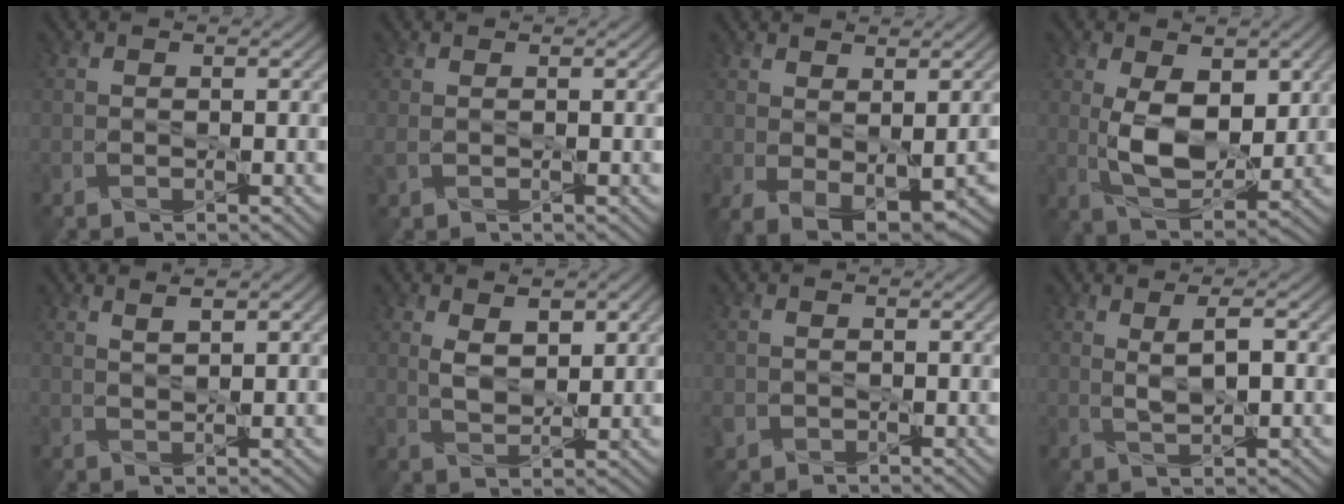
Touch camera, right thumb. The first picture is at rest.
{"total": 1.0, "force": [0.1, 0.6, 0.8], "torque": [-0.024, 0.002, 0.003]}
{"total": 6.0, "force": [-0.6, 3.2, 5.0], "torque": [-0.100, -0.027, 0.011]}
{"total": 8.9, "force": [1.1, 5.2, 7.2], "torque": [-0.140, -0.007, 0.022]}
{"total": 2.3, "force": [1.5, 0.4, 1.6], "torque": [-0.023, -0.005, 0.031]}
{"total": 4.1, "force": [1.7, 2.1, 3.0], "torque": [-0.064, -0.005, 0.035]}
{"total": 1.8, "force": [-0.7, 1.6, 0.3], "torque": [-0.009, -0.009, -0.017]}
{"total": 3.0, "force": [0.8, 0.8, 2.8], "torque": [-0.053, -0.003, 0.019]}